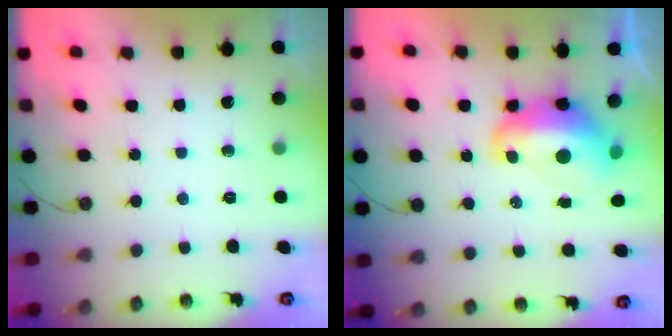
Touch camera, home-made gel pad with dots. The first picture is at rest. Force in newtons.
{"total": 6.2, "press": 6.1, "slide": 1.2}